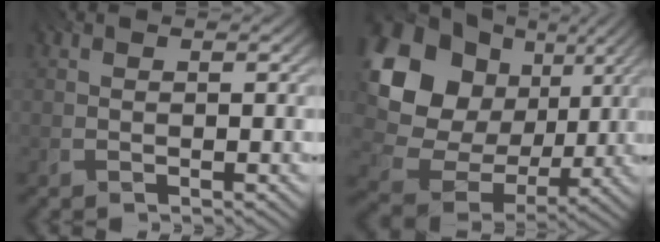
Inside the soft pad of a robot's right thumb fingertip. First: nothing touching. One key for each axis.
{"total": 17.8, "fx": 4.0, "fy": 14.0, "fz": 10.3, "tx": -0.233, "ty": 0.006, "tz": 0.083}